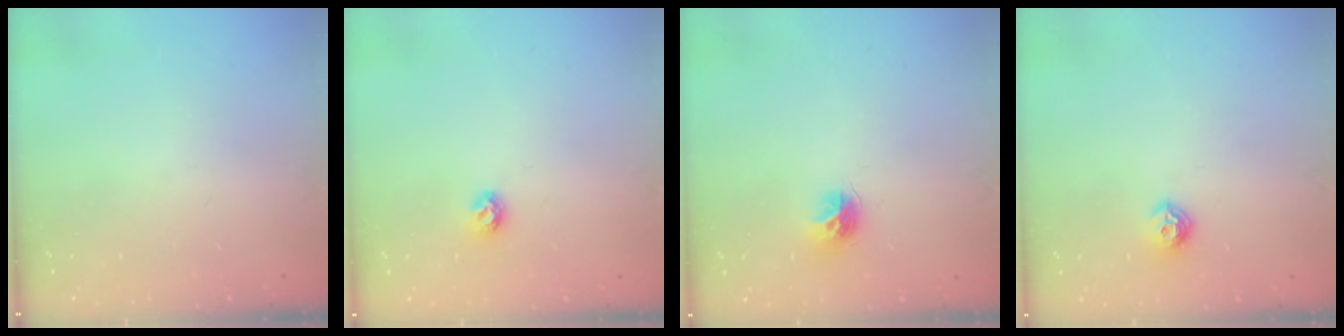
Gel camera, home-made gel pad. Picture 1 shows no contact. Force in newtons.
{"total": 5.9, "press": 5.9, "slide": 0.8}
{"total": 7.5, "press": 7.5, "slide": 0.4}
{"total": 6.8, "press": 6.8, "slide": 0.3}